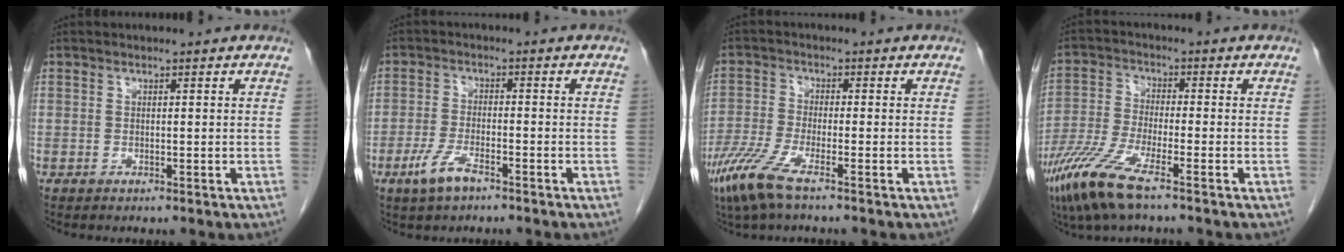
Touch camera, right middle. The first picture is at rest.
{"total": 4.7, "force": [-3.0, 1.1, 3.4], "torque": [-0.082, -0.007, -0.056]}
{"total": 6.7, "force": [-4.4, 0.6, 5.0], "torque": [-0.122, -0.020, -0.090]}
{"total": 9.0, "force": [-5.9, 0.8, 6.7], "torque": [-0.160, -0.026, -0.122]}